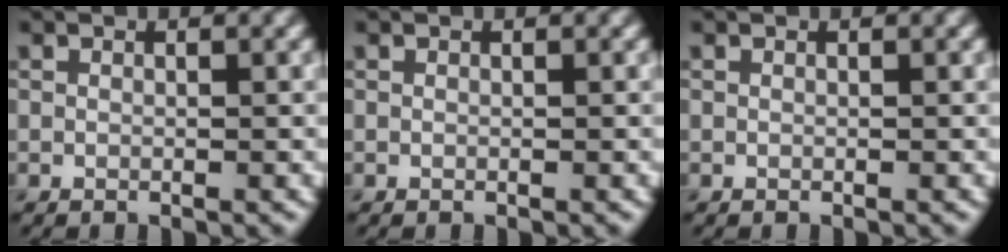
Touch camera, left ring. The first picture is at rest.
{"total": 0.0}
{"total": 0.0}